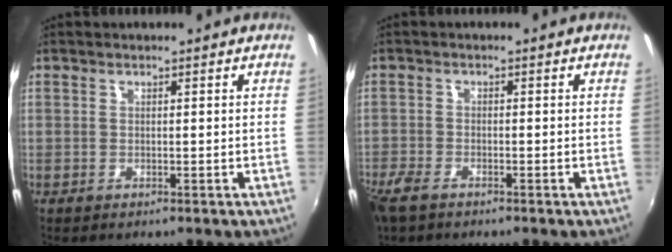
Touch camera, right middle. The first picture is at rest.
{"total": 5.0, "force": [-3.7, 1.9, 2.7], "torque": [-0.075, -0.014, -0.076]}